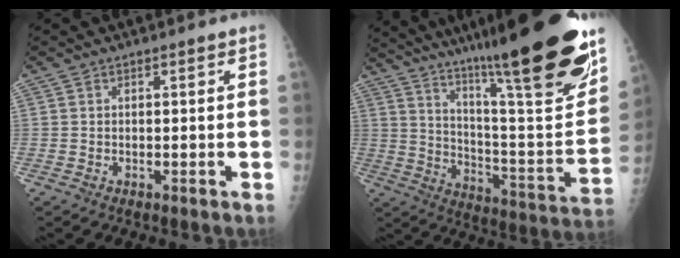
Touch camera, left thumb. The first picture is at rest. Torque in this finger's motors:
{"motor_torque": [3.57, 1.44, 1.82, -0.95, 0.17]}